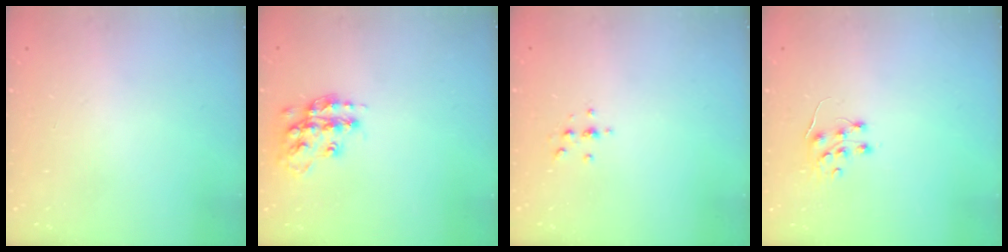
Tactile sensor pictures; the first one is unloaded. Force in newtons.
{"total": 15.0, "press": 15.0, "slide": 1.0}
{"total": 2.4, "press": 2.4, "slide": 0.3}
{"total": 7.1, "press": 7.1, "slide": 0.6}